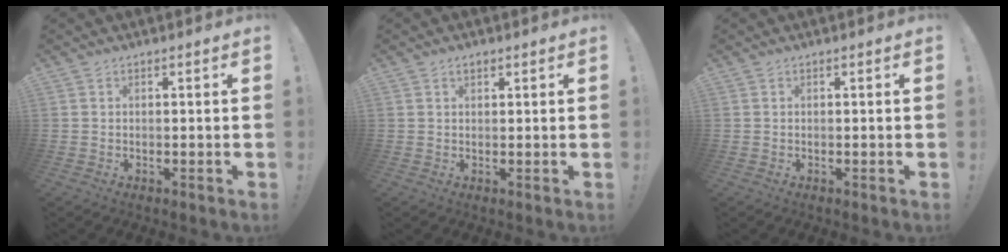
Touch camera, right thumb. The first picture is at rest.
{"total": 1.4, "force": [0.9, 0.8, 0.7], "torque": [-0.012, 0.000, 0.017]}
{"total": 0.0}